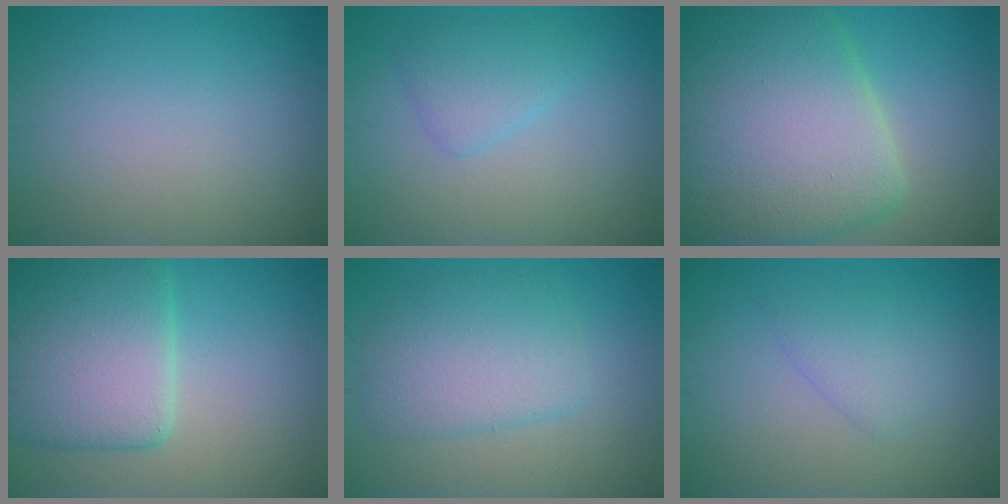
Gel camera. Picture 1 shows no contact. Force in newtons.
{"total": 2.4, "press": 2.4, "slide": 0.1}
{"total": 12.6, "press": 12.6, "slide": 1.0}
{"total": 9.0, "press": 9.0, "slide": 0.6}
{"total": 5.1, "press": 5.1, "slide": 0.2}
{"total": 2.2, "press": 2.2, "slide": 0.2}